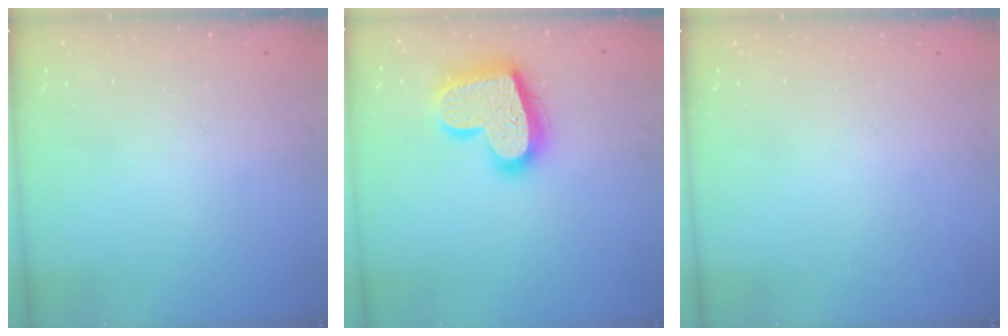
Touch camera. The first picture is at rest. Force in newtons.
{"total": 20.1, "press": 20.0, "slide": 1.7}
{"total": 0.0}